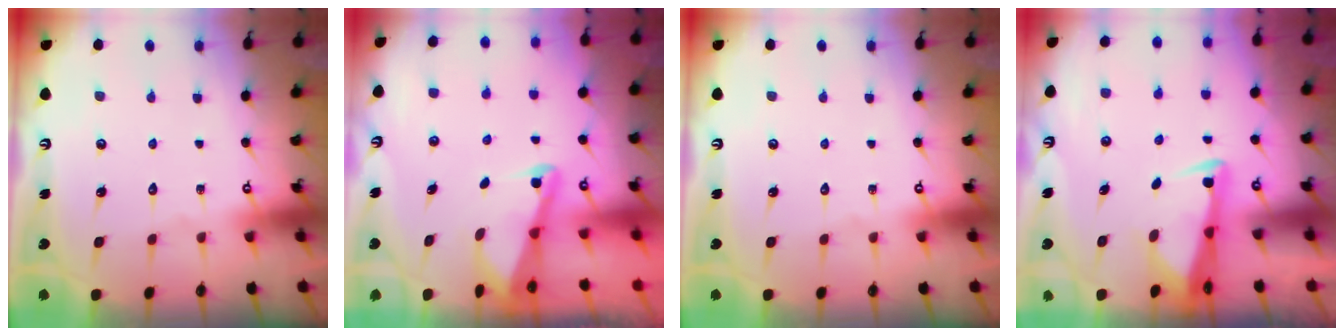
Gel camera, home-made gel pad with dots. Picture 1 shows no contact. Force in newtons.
{"total": 2.3, "press": 2.2, "slide": 0.4}
{"total": 0.0}
{"total": 3.1, "press": 3.1, "slide": 0.7}